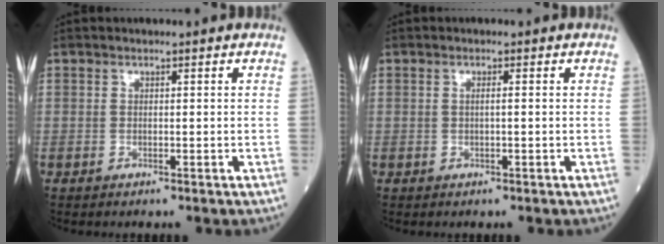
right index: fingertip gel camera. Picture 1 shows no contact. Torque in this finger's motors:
{"motor_torque": [-0.26, -0.08, -0.01, -0.01]}